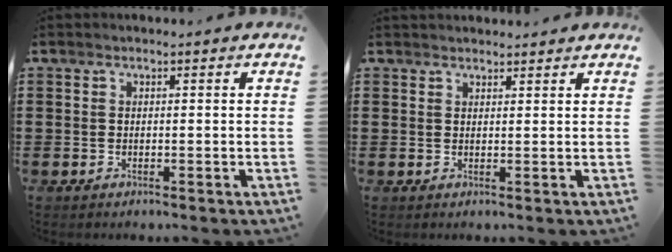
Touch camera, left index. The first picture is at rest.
{"total": 1.5, "force": [1.4, 0.5, -0.1], "torque": [-0.002, 0.001, 0.029]}